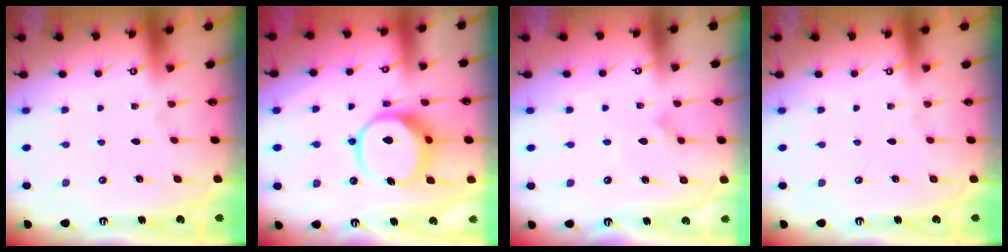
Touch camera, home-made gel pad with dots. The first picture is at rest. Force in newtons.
{"total": 11.7, "press": 11.6, "slide": 1.2}
{"total": 2.4, "press": 2.4, "slide": 0.2}
{"total": 0.0}